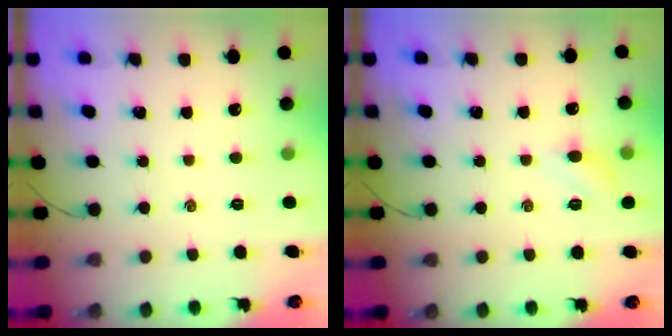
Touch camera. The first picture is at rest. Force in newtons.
{"total": 5.1, "press": 4.9, "slide": 1.4}